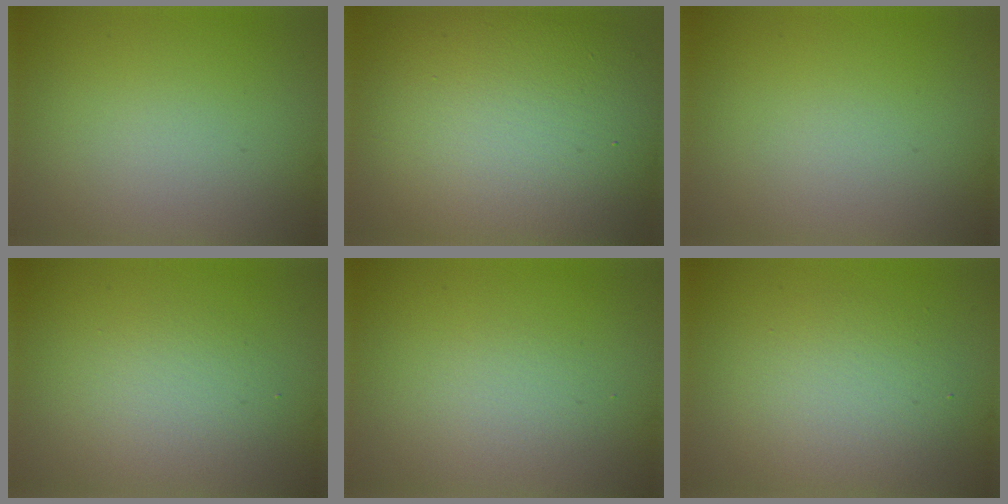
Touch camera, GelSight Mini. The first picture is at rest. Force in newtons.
{"total": 16.1, "press": 16.1, "slide": 0.7}
{"total": 0.0}
{"total": 2.7, "press": 2.7, "slide": 0.2}
{"total": 1.5, "press": 1.5, "slide": 0.1}
{"total": 4.0, "press": 4.0, "slide": 0.1}